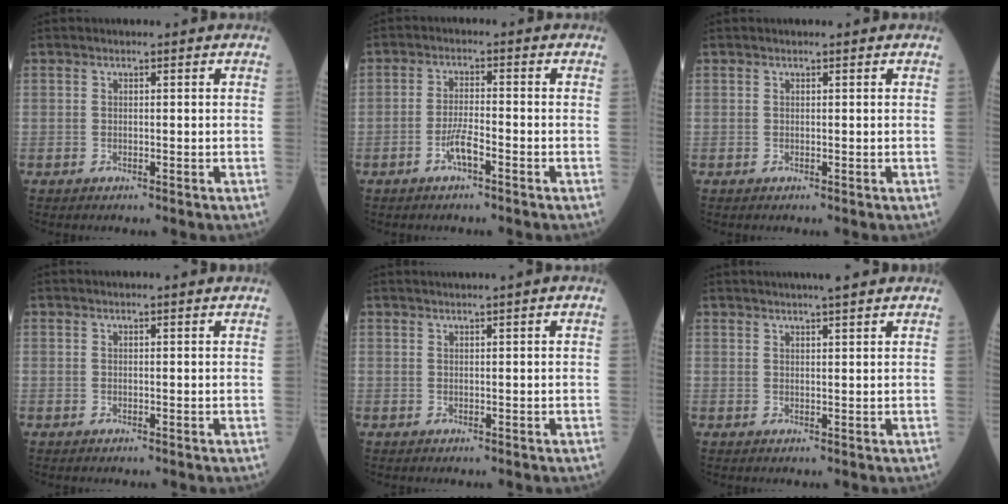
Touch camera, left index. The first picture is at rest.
{"total": 3.5, "force": [-2.0, 0.4, 2.8], "torque": [-0.058, 0.001, -0.038]}
{"total": 0.0}
{"total": 2.0, "force": [1.9, -0.3, 0.7], "torque": [-0.012, 0.006, 0.021]}
{"total": 2.5, "force": [2.0, -0.9, 1.2], "torque": [-0.013, 0.013, 0.040]}
{"total": 6.0, "force": [5.2, 0.0, 3.1], "torque": [-0.049, 0.017, 0.071]}